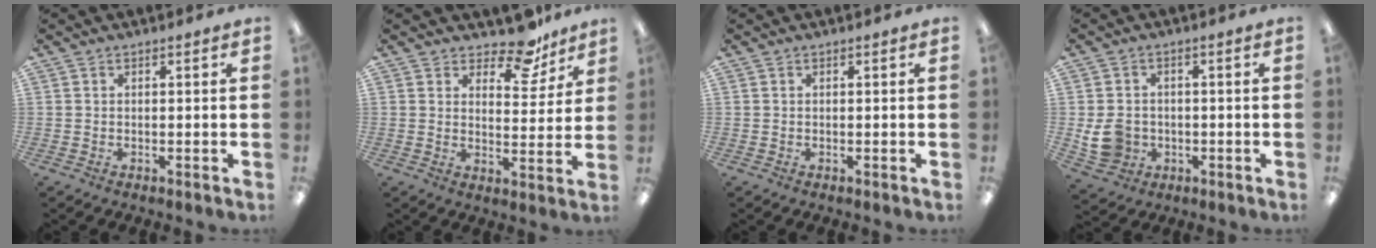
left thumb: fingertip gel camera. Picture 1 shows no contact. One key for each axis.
{"total": 10.0, "fx": 8.0, "fy": 4.3, "fz": 4.1, "tx": -0.055, "ty": -0.052, "tz": 0.142}
{"total": 0.0}
{"total": 7.4, "fx": -1.1, "fy": 6.6, "fz": 3.2, "tx": -0.063, "ty": 0.011, "tz": -0.016}